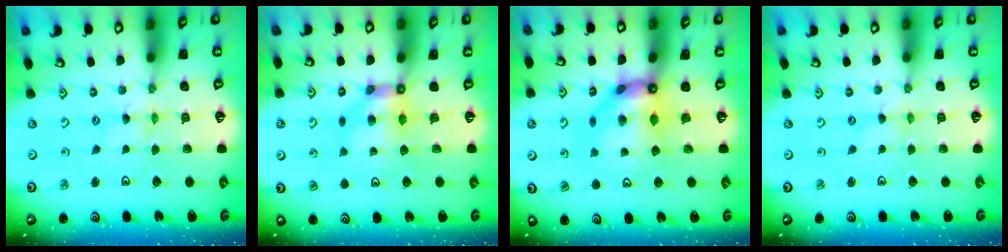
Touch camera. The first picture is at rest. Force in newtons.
{"total": 6.3, "press": 6.3, "slide": 0.5}
{"total": 10.8, "press": 10.7, "slide": 1.1}
{"total": 1.1, "press": 1.1, "slide": 0.1}